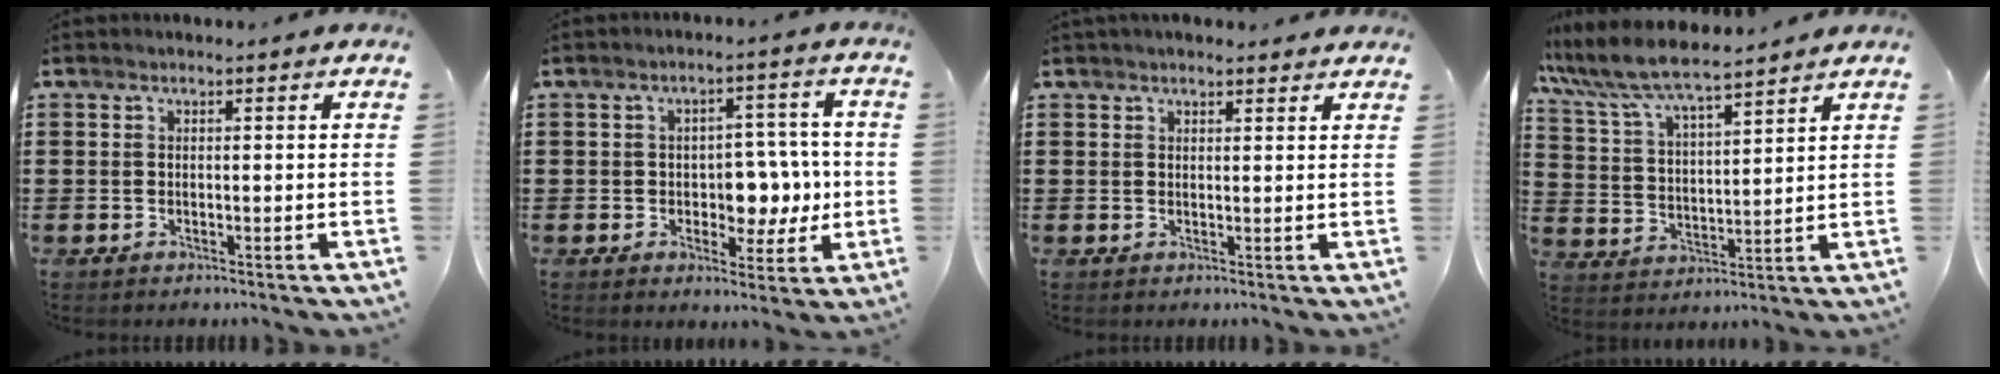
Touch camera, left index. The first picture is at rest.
{"total": 6.4, "force": [-0.1, 4.7, 4.4], "torque": [-0.070, 0.004, -0.008]}
{"total": 1.9, "force": [1.7, 0.7, 0.2], "torque": [-0.007, 0.004, 0.033]}
{"total": 7.5, "force": [6.7, 0.8, 3.1], "torque": [-0.088, -0.031, 0.116]}